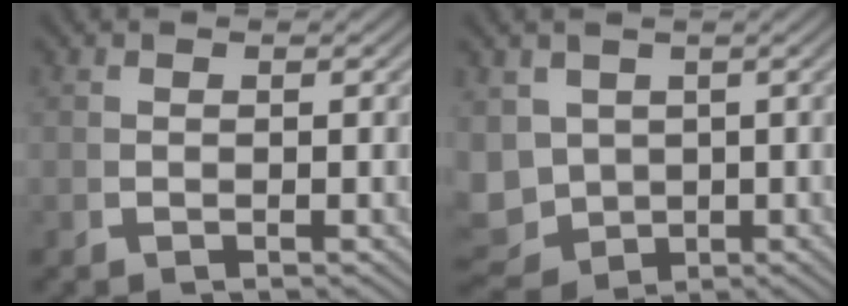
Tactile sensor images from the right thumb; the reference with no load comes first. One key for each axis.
{"total": 8.8, "fx": -1.8, "fy": 7.6, "fz": 4.1, "tx": -0.110, "ty": -0.059, "tz": -0.002}